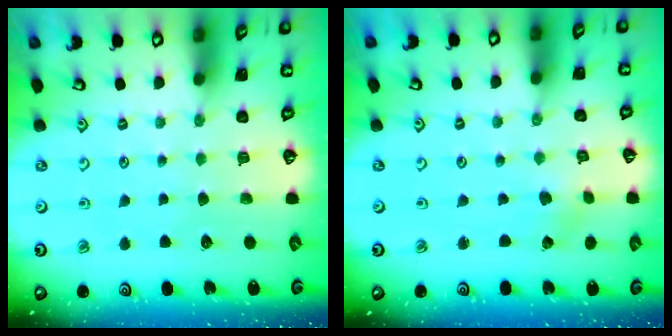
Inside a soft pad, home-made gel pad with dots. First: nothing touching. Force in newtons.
{"total": 0.6, "press": 0.5, "slide": 0.1}